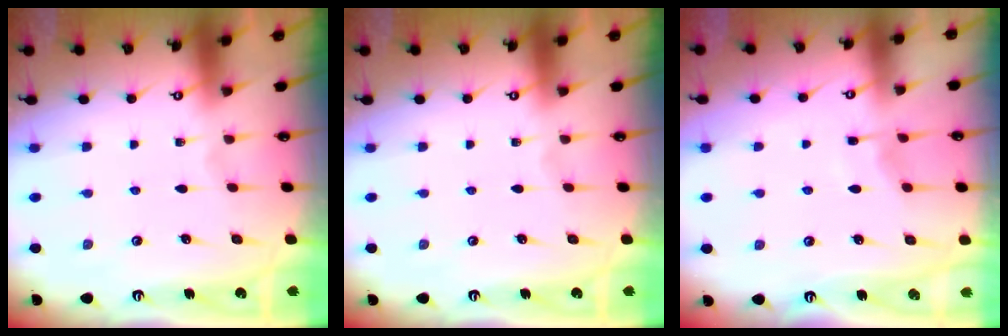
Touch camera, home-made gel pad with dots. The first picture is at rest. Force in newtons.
{"total": 0.0}
{"total": 4.0, "press": 4.0, "slide": 0.6}